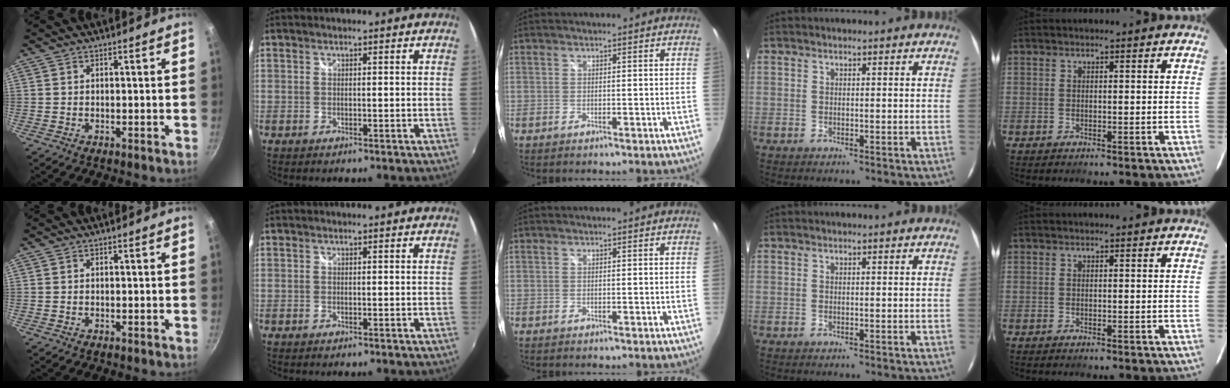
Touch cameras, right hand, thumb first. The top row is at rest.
{}